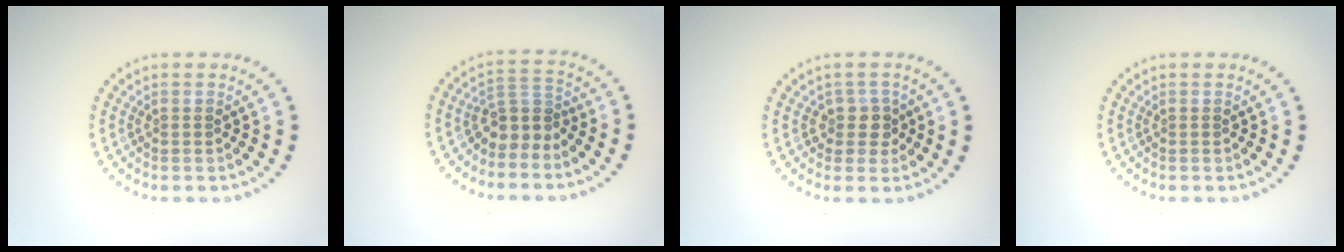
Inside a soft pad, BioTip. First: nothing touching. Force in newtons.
{"total": 2.9, "press": 2.1, "slide": 2.0}
{"total": 2.0, "press": 1.6, "slide": 1.2}
{"total": 0.0}